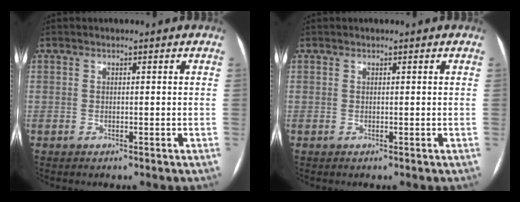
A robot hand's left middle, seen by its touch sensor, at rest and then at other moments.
{"total": 0.0}